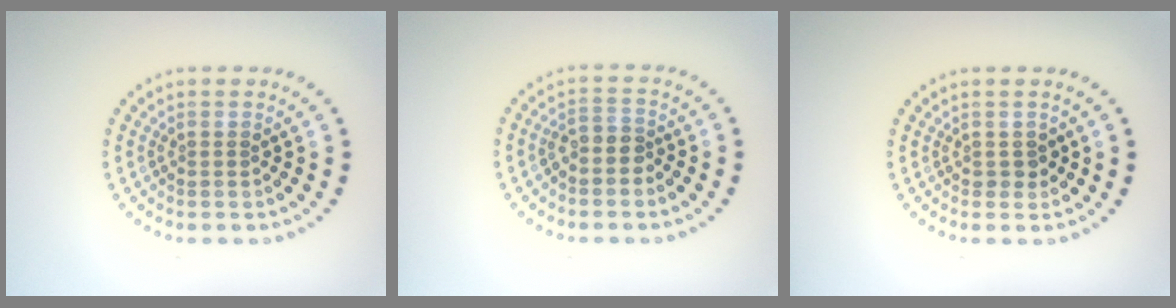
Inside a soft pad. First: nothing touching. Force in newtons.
{"total": 2.1, "press": 1.8, "slide": 1.1}
{"total": 1.0, "press": 0.9, "slide": 0.3}